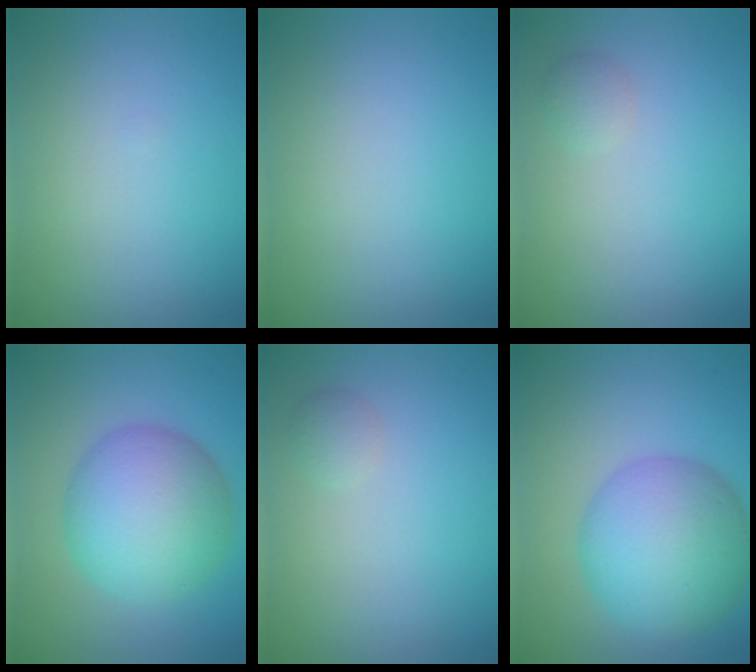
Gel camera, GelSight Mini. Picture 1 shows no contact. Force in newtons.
{"total": 0.0}
{"total": 1.0, "press": 1.0, "slide": 0.1}
{"total": 8.7, "press": 8.7, "slide": 0.2}
{"total": 1.0, "press": 1.0, "slide": 0.1}
{"total": 9.2, "press": 9.2, "slide": 0.2}